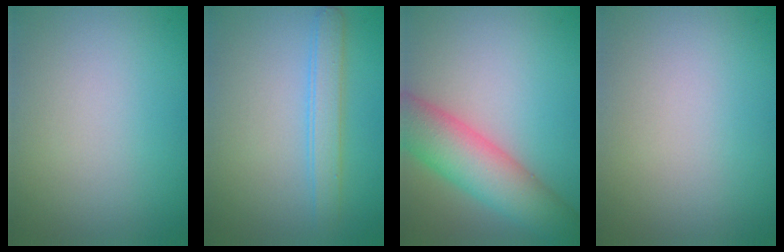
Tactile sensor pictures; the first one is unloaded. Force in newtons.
{"total": 2.5, "press": 2.5, "slide": 0.1}
{"total": 7.2, "press": 7.2, "slide": 0.4}
{"total": 0.0}